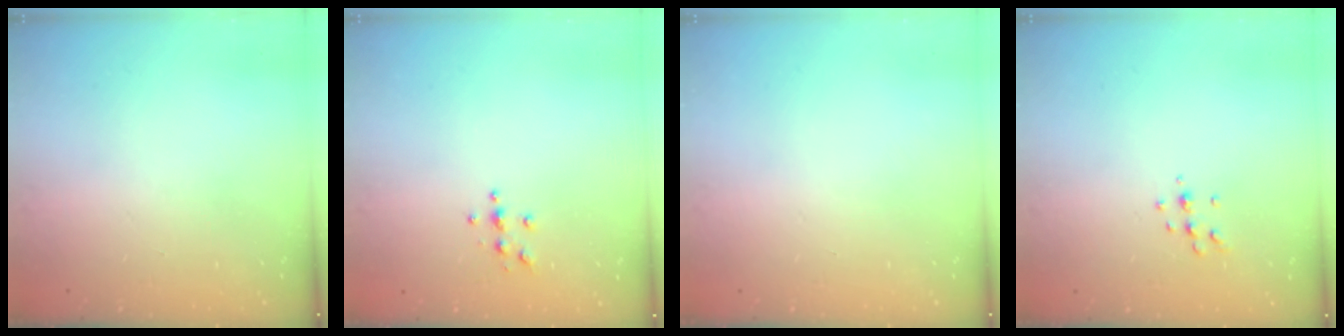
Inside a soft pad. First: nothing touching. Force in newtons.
{"total": 3.8, "press": 3.8, "slide": 0.4}
{"total": 0.0}
{"total": 5.7, "press": 5.6, "slide": 1.0}